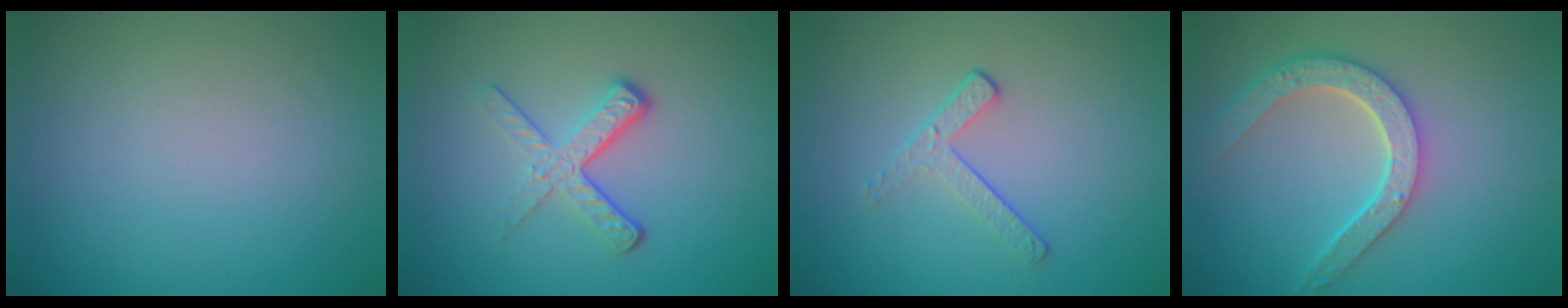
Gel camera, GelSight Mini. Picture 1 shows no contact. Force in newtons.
{"total": 3.7, "press": 2.3, "slide": 3.0}
{"total": 1.8, "press": 1.1, "slide": 1.4}
{"total": 4.6, "press": 3.7, "slide": 2.7}